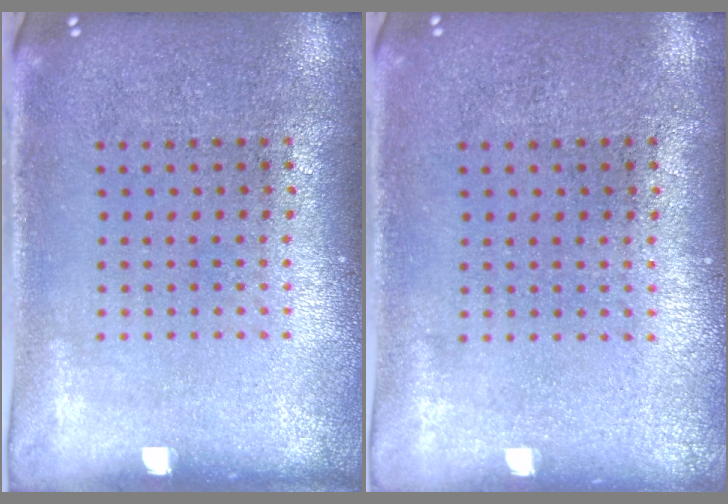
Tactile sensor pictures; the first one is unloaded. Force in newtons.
{"total": 0.0}